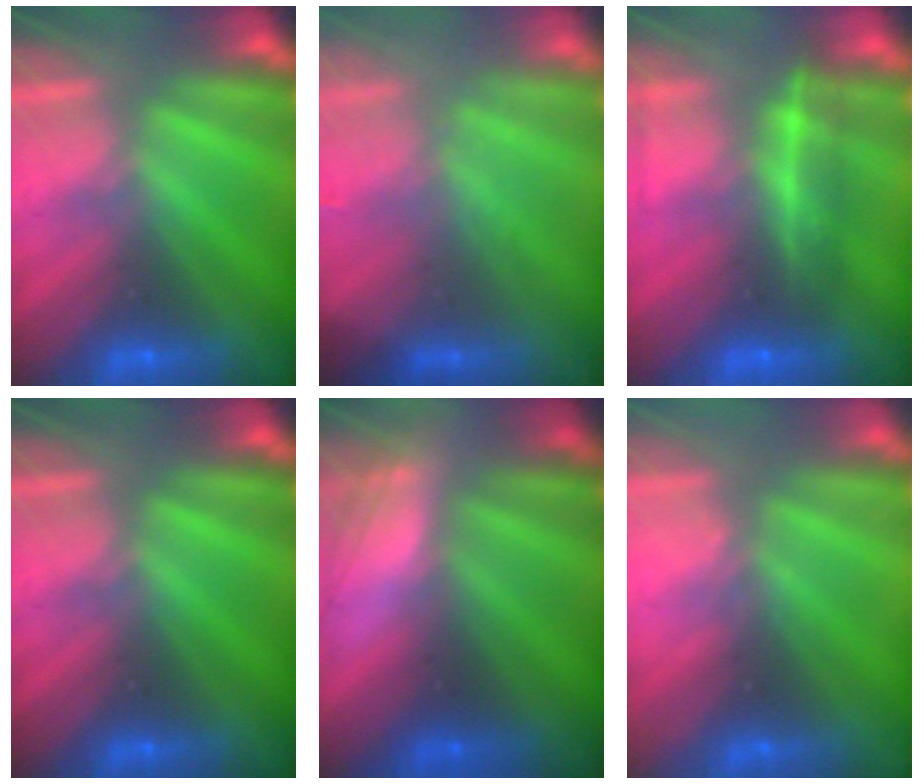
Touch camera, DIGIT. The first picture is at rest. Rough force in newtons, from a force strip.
{"total": 2.7}
{"total": 2.1}
{"total": 0.0}
{"total": 2.8}
{"total": 2.3}